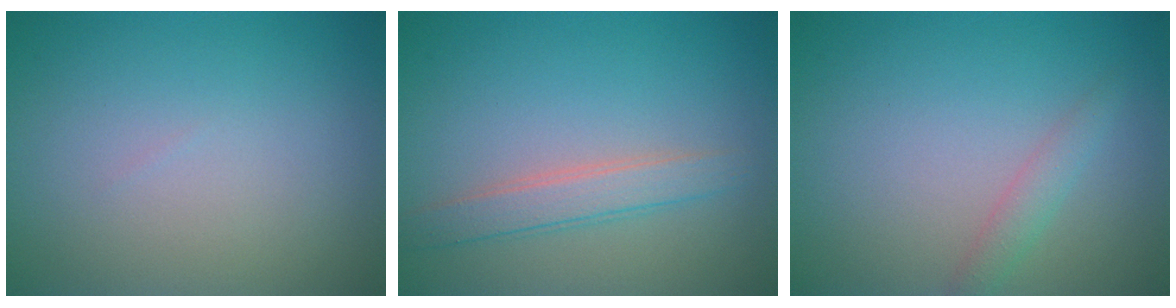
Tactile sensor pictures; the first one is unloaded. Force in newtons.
{"total": 2.5, "press": 2.5, "slide": 0.1}
{"total": 1.5, "press": 1.5, "slide": 0.0}